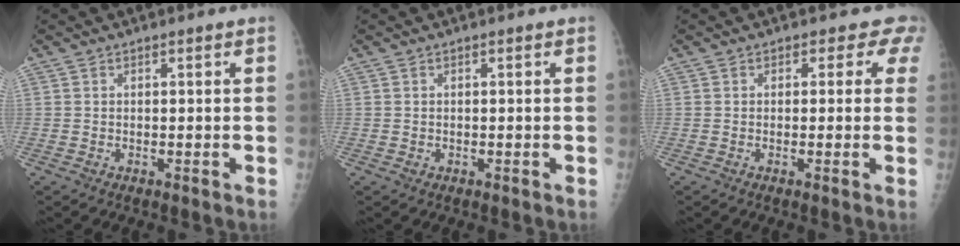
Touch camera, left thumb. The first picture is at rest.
{"total": 0.6, "force": [-0.2, 0.6, 0.2], "torque": [-0.002, 0.001, -0.001]}
{"total": 3.0, "force": [1.9, 2.3, 0.5], "torque": [0.025, -0.006, -0.004]}